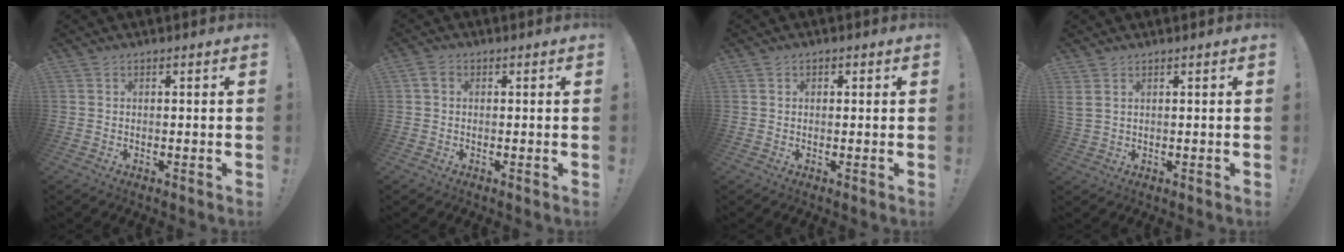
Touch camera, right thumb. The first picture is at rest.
{"total": 2.3, "force": [0.3, 1.9, 1.3], "torque": [-0.020, 0.003, 0.006]}
{"total": 0.9, "force": [0.0, 0.8, 0.4], "torque": [-0.001, 0.001, -0.001]}
{"total": 2.3, "force": [1.3, 1.0, 1.6], "torque": [-0.036, -0.002, 0.027]}